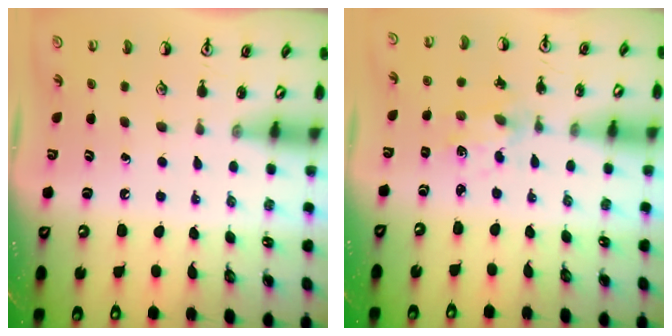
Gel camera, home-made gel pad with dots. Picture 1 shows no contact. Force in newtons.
{"total": 1.7, "press": 1.7, "slide": 0.0}